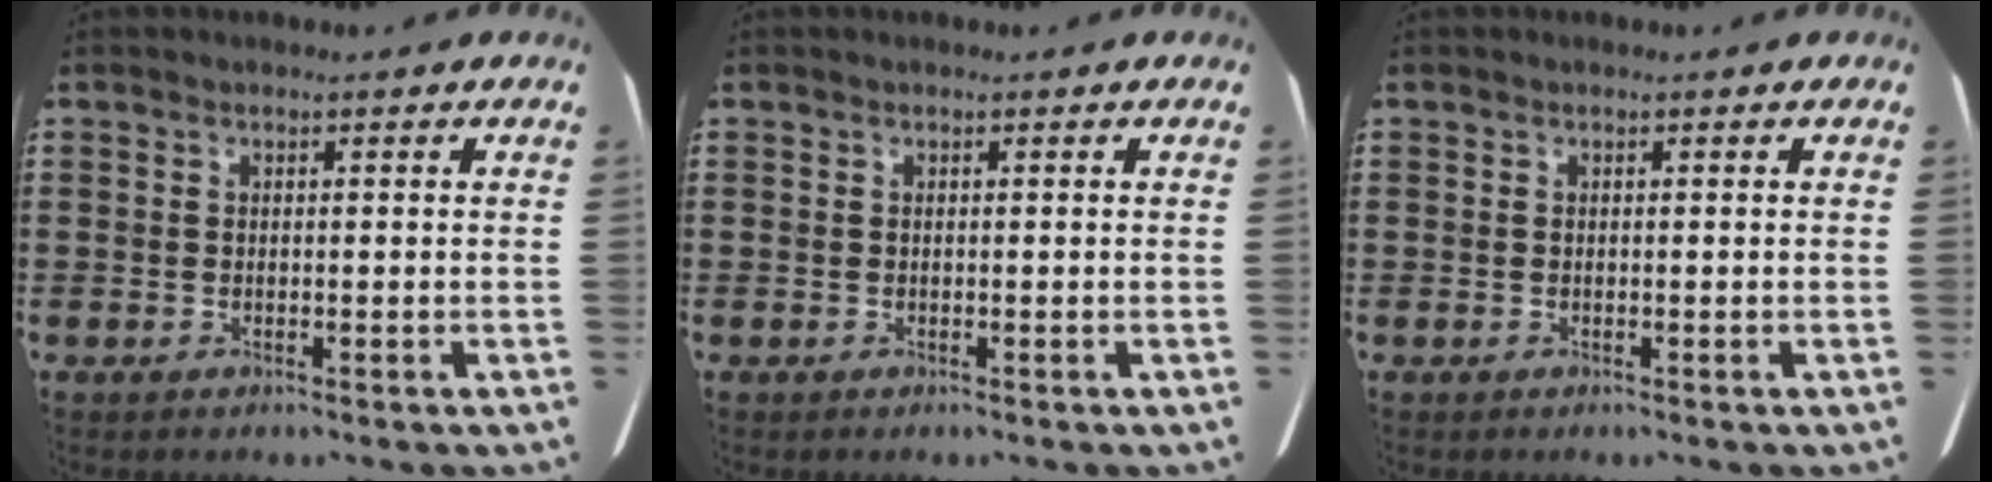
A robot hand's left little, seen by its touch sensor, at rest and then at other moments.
{"total": 0.0}
{"total": 0.0}